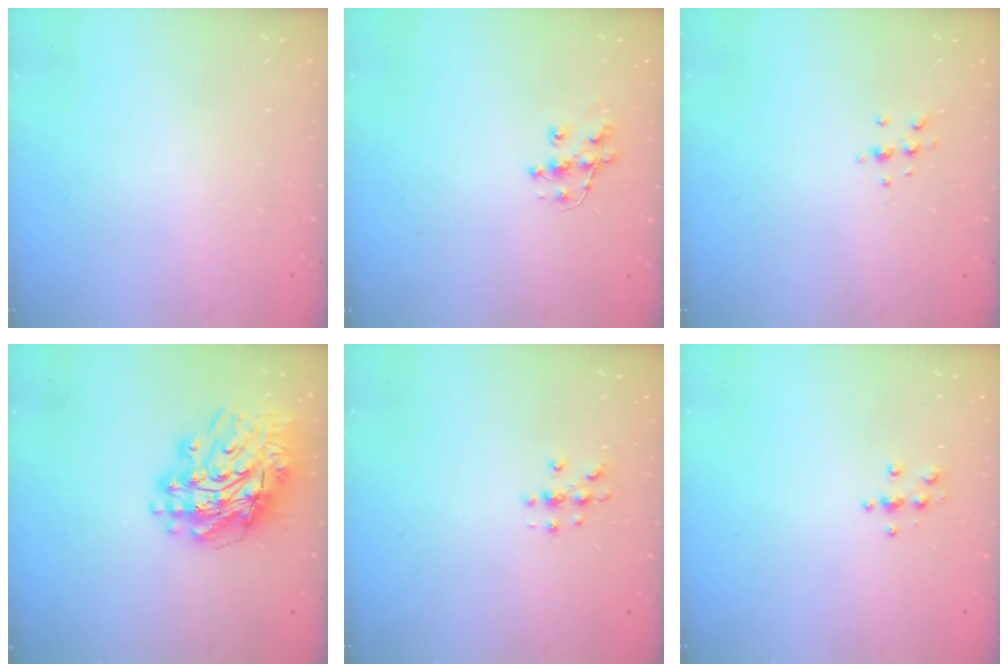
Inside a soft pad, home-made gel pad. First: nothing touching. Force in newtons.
{"total": 8.8, "press": 8.8, "slide": 0.6}
{"total": 5.5, "press": 5.3, "slide": 1.5}
{"total": 18.5, "press": 18.3, "slide": 3.0}
{"total": 3.0, "press": 3.0, "slide": 0.3}
{"total": 4.0, "press": 3.9, "slide": 0.4}